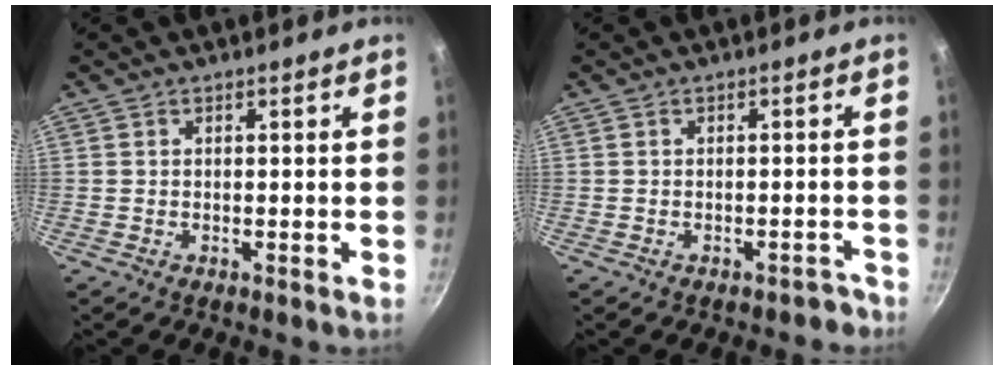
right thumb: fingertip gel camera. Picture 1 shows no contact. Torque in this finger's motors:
{"motor_torque": [0.79, -0.02, -0.20, 0.09, 0.09]}